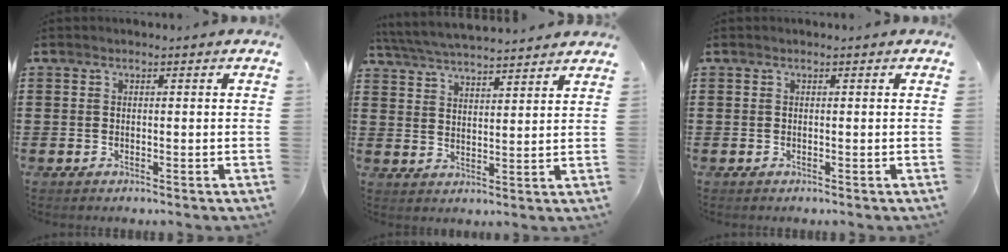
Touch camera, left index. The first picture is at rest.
{"total": 5.2, "force": [5.0, 0.0, 1.1], "torque": [-0.043, -0.023, 0.090]}
{"total": 0.0}